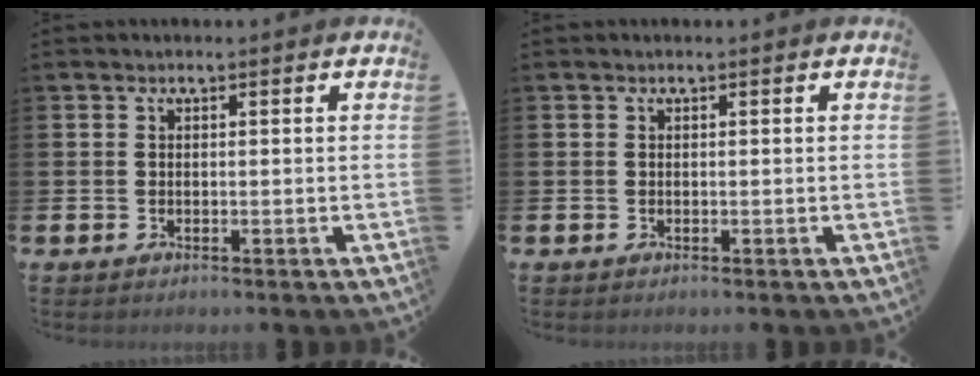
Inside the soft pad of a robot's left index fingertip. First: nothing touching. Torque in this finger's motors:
{"motor_torque": [0.00, 0.00, 0.00, 0.00]}